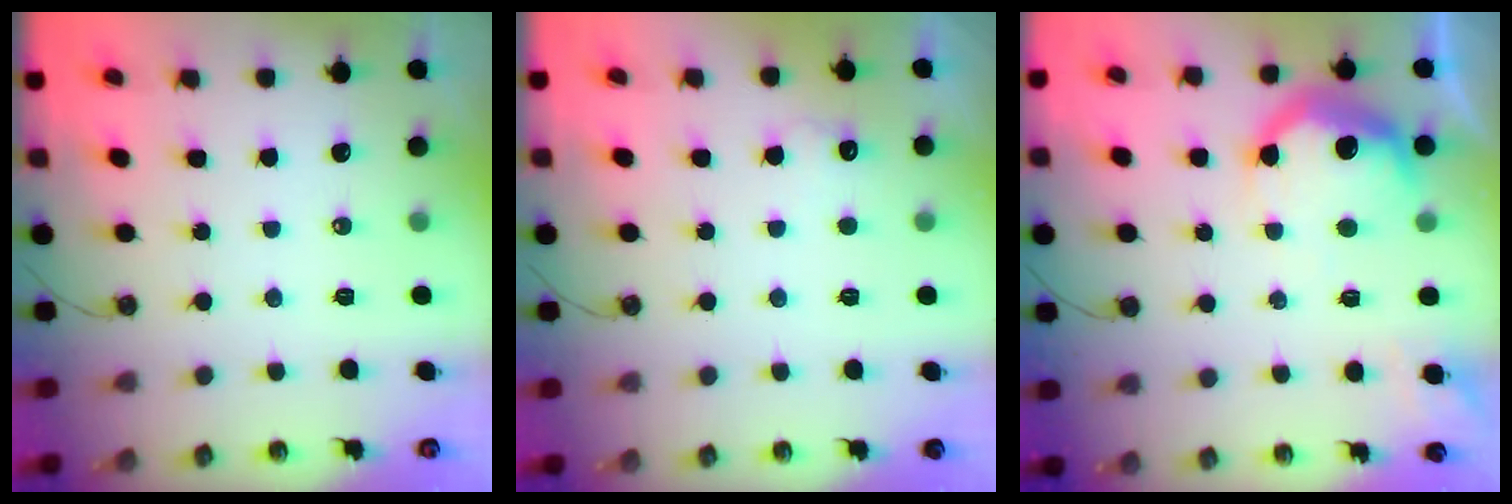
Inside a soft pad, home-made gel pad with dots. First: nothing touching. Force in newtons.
{"total": 5.7, "press": 5.6, "slide": 1.3}
{"total": 14.6, "press": 14.6, "slide": 1.0}